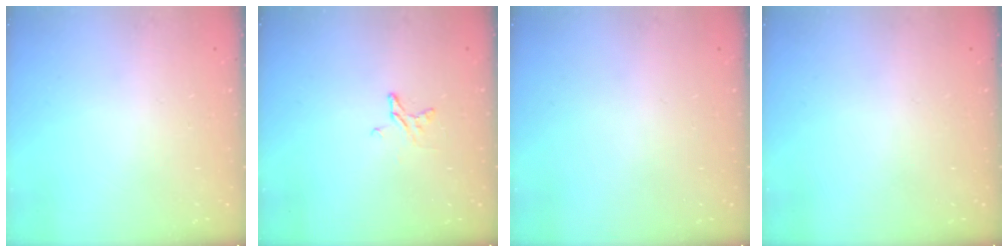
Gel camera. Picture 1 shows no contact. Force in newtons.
{"total": 3.9, "press": 3.9, "slide": 0.4}
{"total": 0.0}
{"total": 0.0}